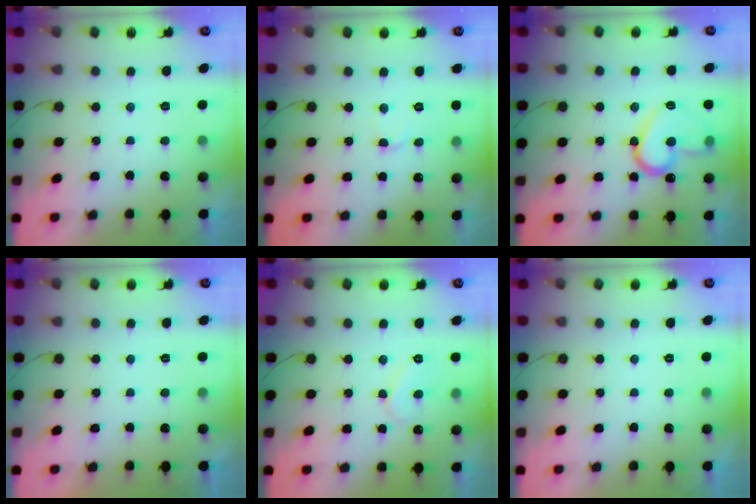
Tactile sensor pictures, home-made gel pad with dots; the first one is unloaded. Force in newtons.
{"total": 3.2, "press": 3.2, "slide": 0.3}
{"total": 15.0, "press": 14.9, "slide": 1.4}
{"total": 1.7, "press": 1.7, "slide": 0.0}
{"total": 6.6, "press": 6.6, "slide": 0.5}
{"total": 0.0}